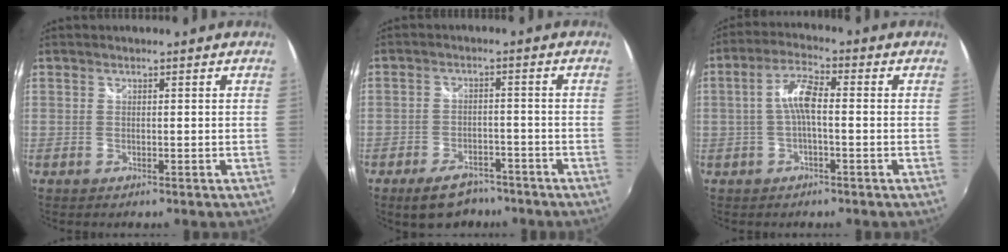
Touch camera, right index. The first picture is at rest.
{"total": 8.6, "force": [-6.4, 4.5, 3.5], "torque": [-0.084, 0.007, -0.090]}
{"total": 5.7, "force": [-0.7, 1.5, 5.4], "torque": [-0.112, 0.015, -0.014]}